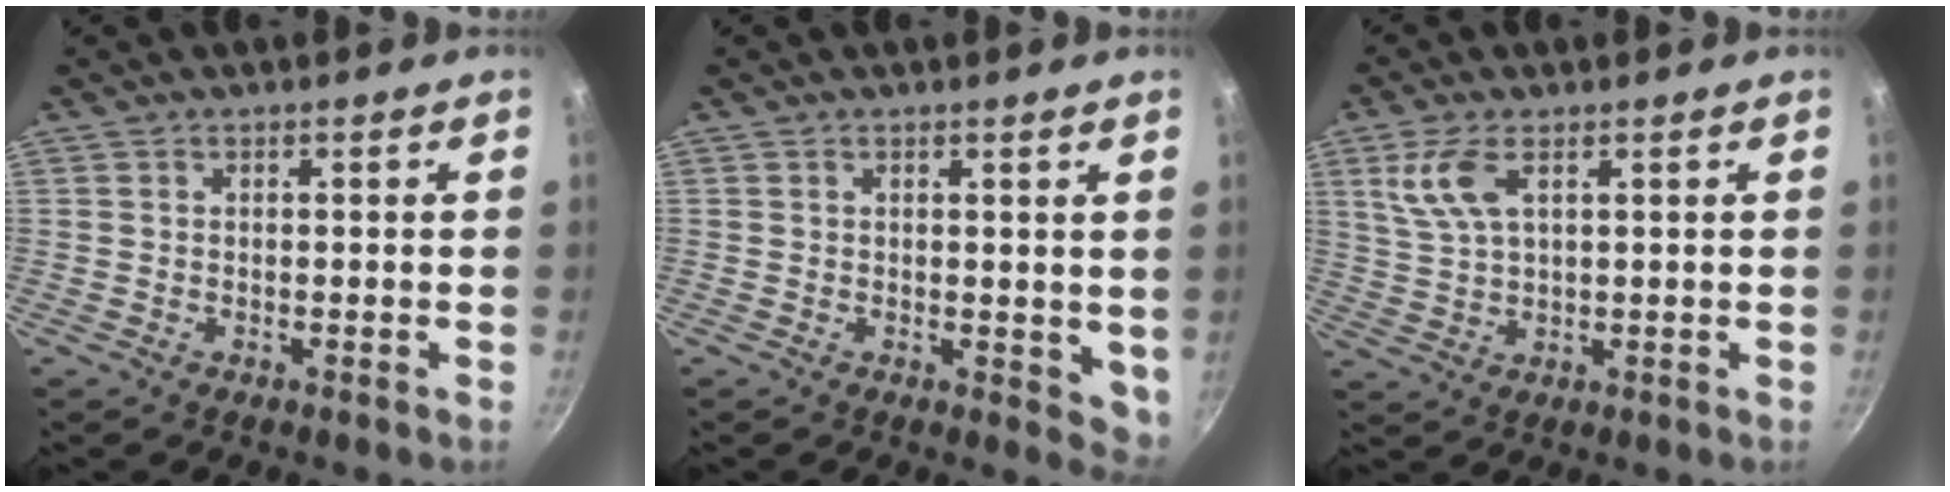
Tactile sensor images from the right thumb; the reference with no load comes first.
{"total": 4.5, "force": [1.5, 2.5, 3.5], "torque": [-0.032, -0.008, 0.023]}
{"total": 7.0, "force": [2.9, 3.1, 5.5], "torque": [-0.116, -0.003, 0.064]}